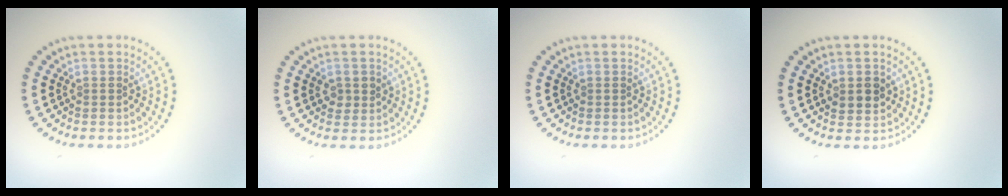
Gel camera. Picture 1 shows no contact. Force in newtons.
{"total": 1.4, "press": 1.4, "slide": 0.5}
{"total": 0.0}
{"total": 1.7, "press": 1.7, "slide": 0.3}